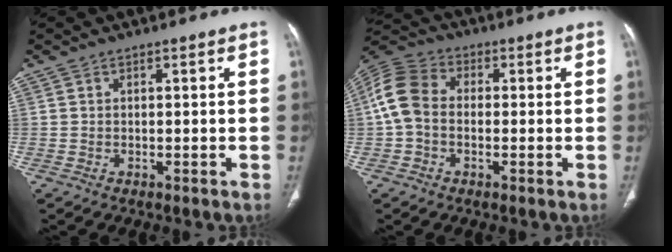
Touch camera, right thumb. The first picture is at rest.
{"total": 9.3, "force": [-0.3, 6.8, 6.3], "torque": [-0.124, 0.027, -0.021]}